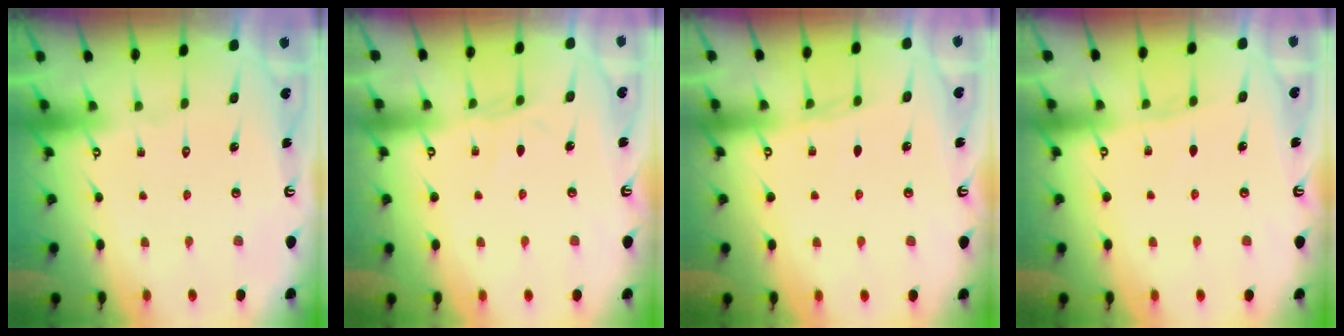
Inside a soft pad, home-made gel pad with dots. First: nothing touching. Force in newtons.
{"total": 4.7, "press": 4.7, "slide": 0.6}
{"total": 4.8, "press": 4.8, "slide": 0.5}
{"total": 1.9, "press": 1.9, "slide": 0.3}